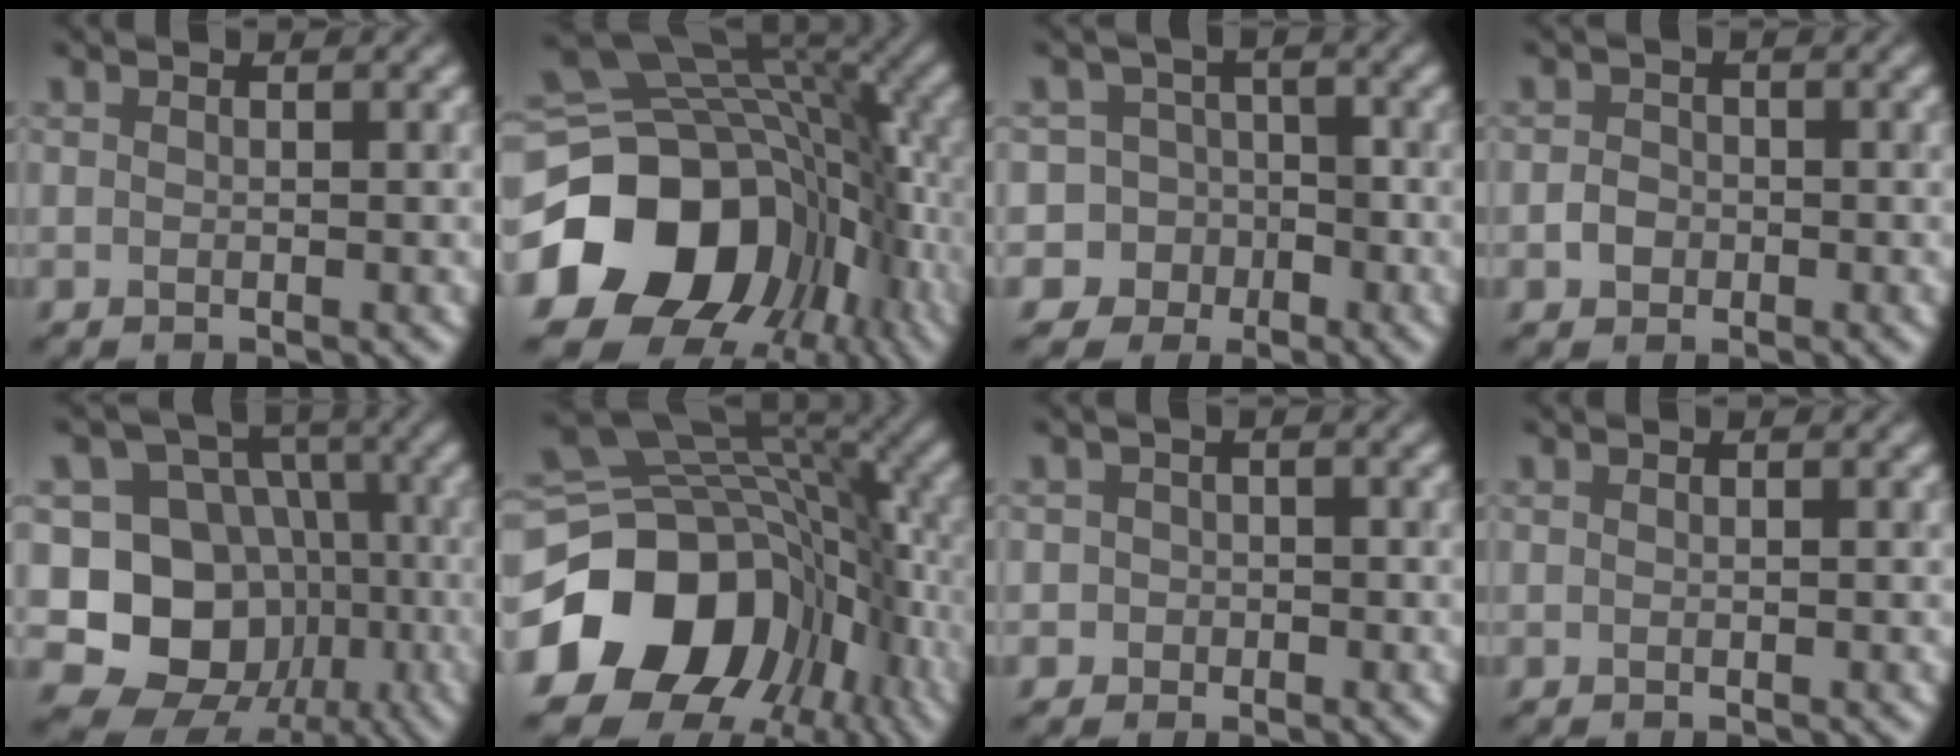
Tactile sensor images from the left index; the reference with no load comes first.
{"total": 18.7, "force": [-5.8, 14.6, 10.1], "torque": [-0.213, -0.028, -0.089]}
{"total": 8.2, "force": [-3.7, 7.3, 0.6], "torque": [0.001, 0.005, -0.087]}
{"total": 1.4, "force": [-0.6, 1.2, 0.5], "torque": [-0.002, 0.002, -0.015]}
{"total": 13.4, "force": [-3.5, 11.7, 5.7], "torque": [-0.101, 0.006, -0.083]}
{"total": 17.8, "force": [-6.1, 13.7, 9.5], "torque": [-0.196, -0.026, -0.089]}
{"total": 1.5, "force": [-0.4, 1.5, 0.0], "torque": [0.023, 0.006, -0.014]}
{"total": 0.0}